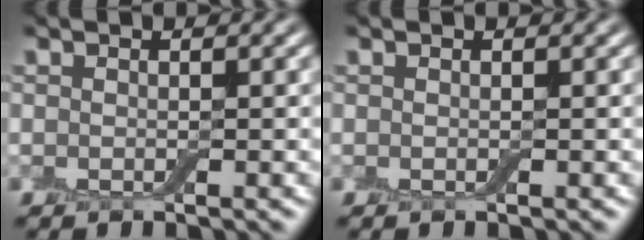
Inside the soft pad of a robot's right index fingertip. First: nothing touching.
{"total": 0.0}